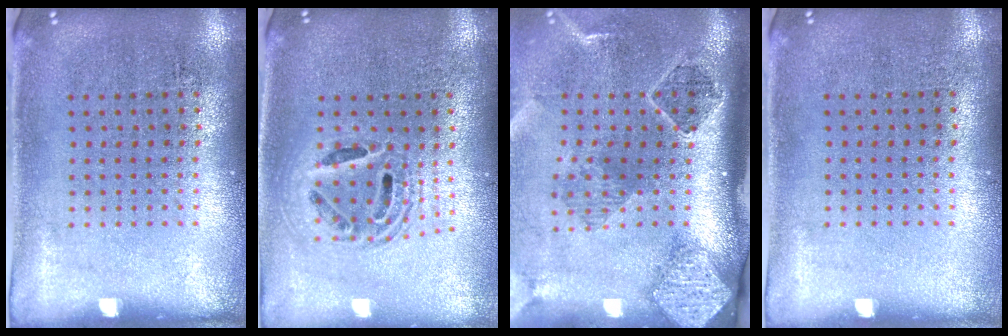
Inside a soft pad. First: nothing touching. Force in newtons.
{"total": 1.7, "press": 1.4, "slide": 1.0}
{"total": 2.8, "press": 1.9, "slide": 2.0}
{"total": 0.0}